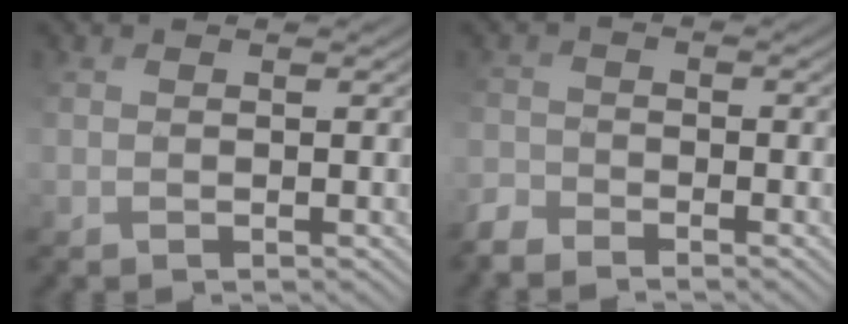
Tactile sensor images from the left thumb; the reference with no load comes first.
{"total": 3.1, "force": [-2.9, 0.9, -0.1], "torque": [-0.002, -0.011, -0.067]}